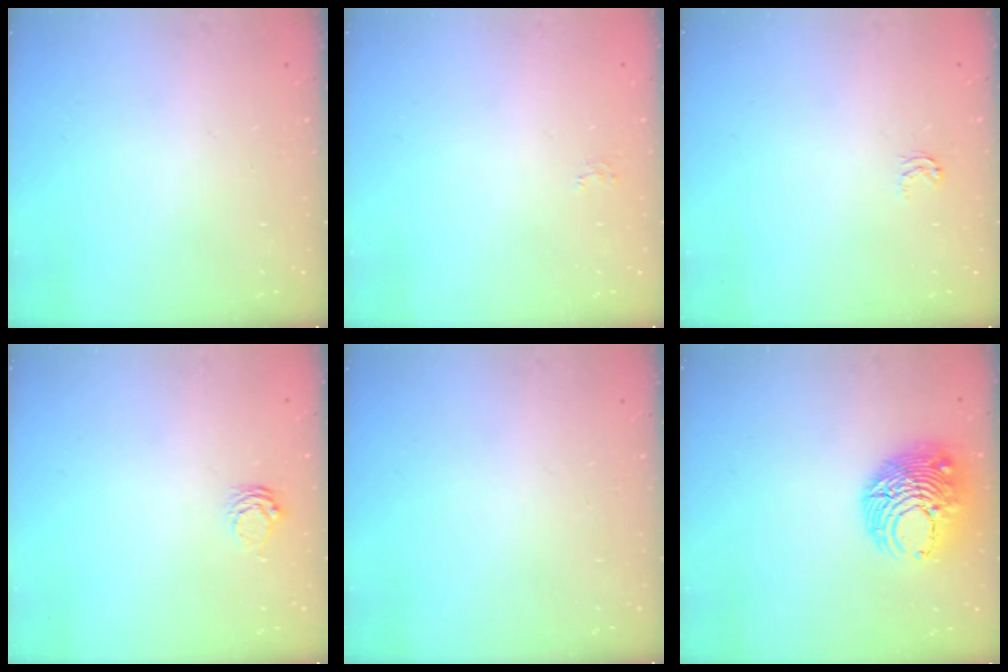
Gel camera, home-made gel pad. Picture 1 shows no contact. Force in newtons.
{"total": 2.6, "press": 2.6, "slide": 0.2}
{"total": 2.6, "press": 2.6, "slide": 0.4}
{"total": 3.8, "press": 3.8, "slide": 0.3}
{"total": 0.0}
{"total": 10.7, "press": 10.6, "slide": 1.3}